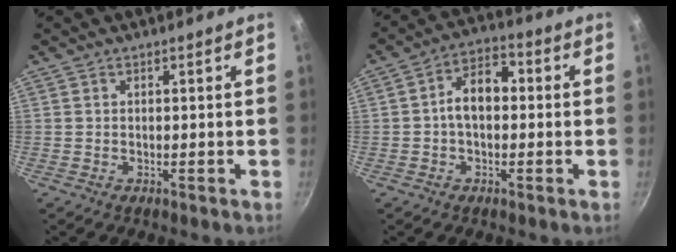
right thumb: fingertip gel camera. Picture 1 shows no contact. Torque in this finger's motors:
{"motor_torque": [1.12, 1.40, 1.20, -0.14, 0.02]}